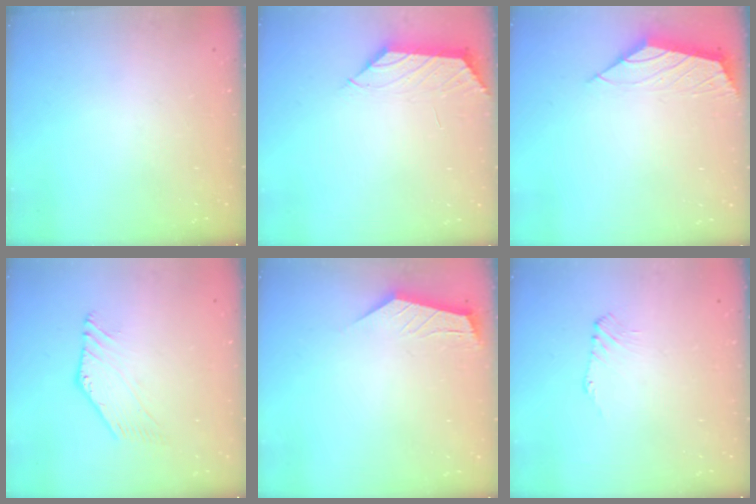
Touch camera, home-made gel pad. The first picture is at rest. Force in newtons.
{"total": 1.2, "press": 1.1, "slide": 0.4}
{"total": 2.0, "press": 2.0, "slide": 0.5}
{"total": 0.8, "press": 0.7, "slide": 0.2}
{"total": 1.7, "press": 1.7, "slide": 0.1}
{"total": 1.1, "press": 1.0, "slide": 0.4}